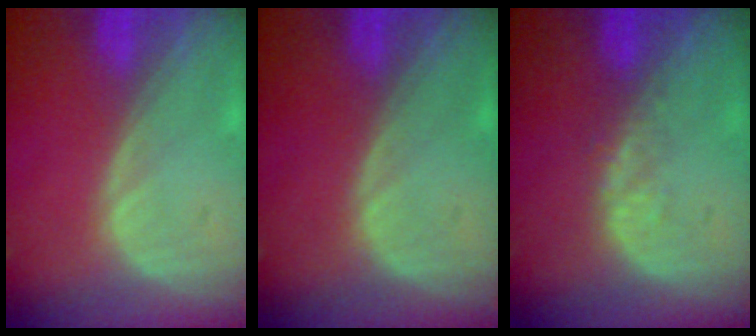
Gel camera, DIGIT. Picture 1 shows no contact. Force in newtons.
{"total": 0.0}
{"total": 2.5, "press": 1.9, "slide": 1.7}